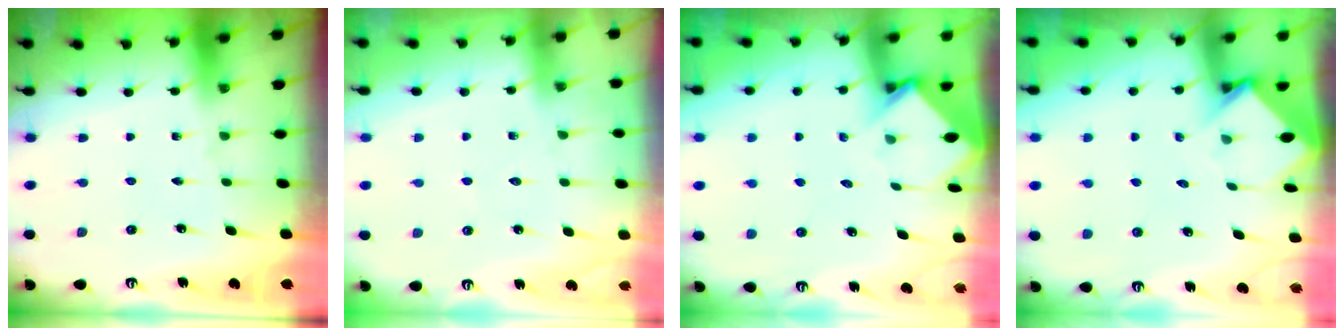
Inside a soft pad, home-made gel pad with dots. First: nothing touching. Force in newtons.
{"total": 5.7, "press": 5.6, "slide": 0.6}
{"total": 3.5, "press": 3.5, "slide": 0.3}
{"total": 3.6, "press": 3.6, "slide": 0.3}